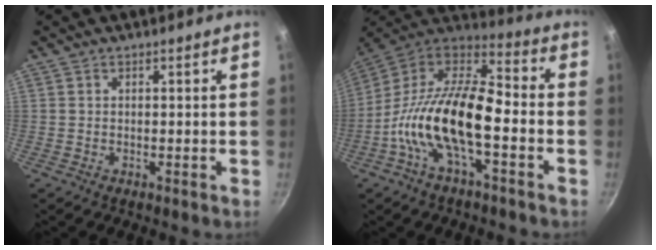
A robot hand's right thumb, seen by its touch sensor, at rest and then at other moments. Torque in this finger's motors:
{"motor_torque": [2.21, 2.65, 1.43, -1.34, 0.25]}